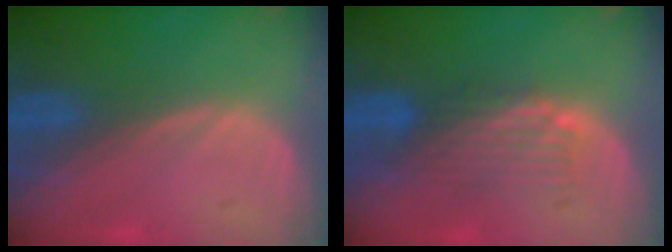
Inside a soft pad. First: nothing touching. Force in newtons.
{"total": 5.0, "press": 4.3, "slide": 2.6}